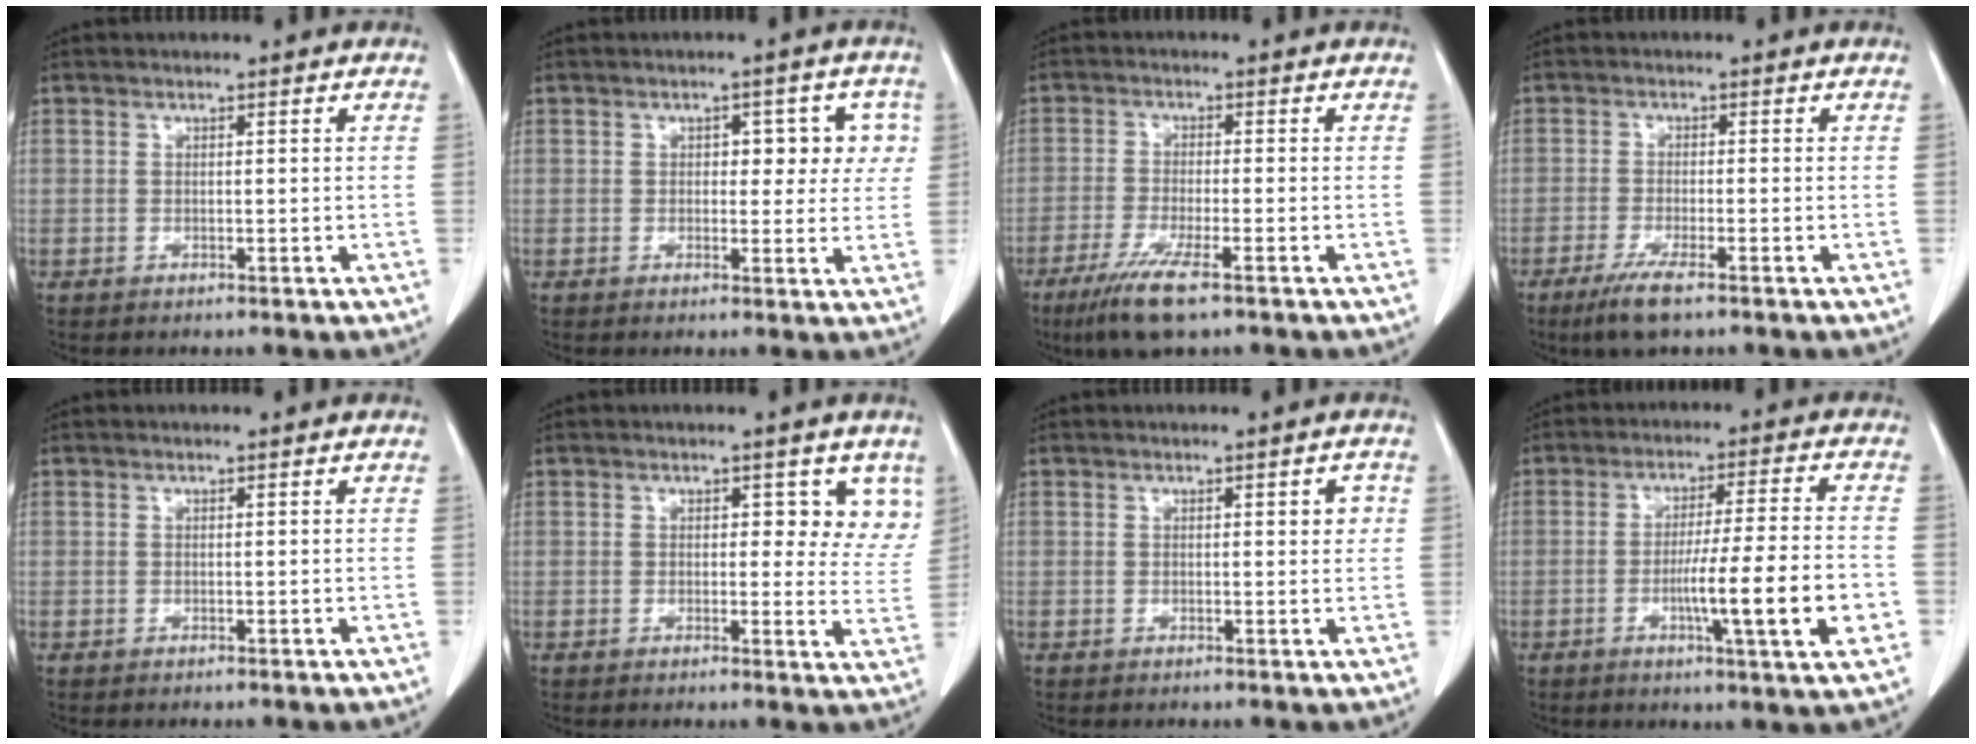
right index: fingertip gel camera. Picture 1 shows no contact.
{"total": 5.8, "force": [1.3, 3.4, 4.5], "torque": [-0.035, 0.020, 0.014]}
{"total": 7.3, "force": [-4.5, 0.6, 5.7], "torque": [-0.109, -0.019, -0.078]}
{"total": 4.9, "force": [-3.2, 0.4, 3.7], "torque": [-0.074, -0.013, -0.056]}
{"total": 0.0}
{"total": 5.7, "force": [3.3, 3.4, 3.2], "torque": [-0.013, -0.010, 0.024]}
{"total": 2.0, "force": [0.5, 0.7, 1.8], "torque": [-0.019, 0.002, 0.006]}
{"total": 12.5, "force": [-3.5, -0.5, 12.0], "torque": [-0.191, -0.012, -0.060]}